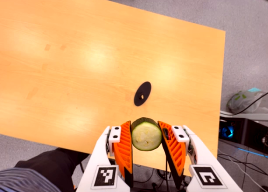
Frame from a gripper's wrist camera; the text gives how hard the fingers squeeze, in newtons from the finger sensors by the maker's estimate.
{"total": 11.2, "left": 12.7, "right": 9.7}